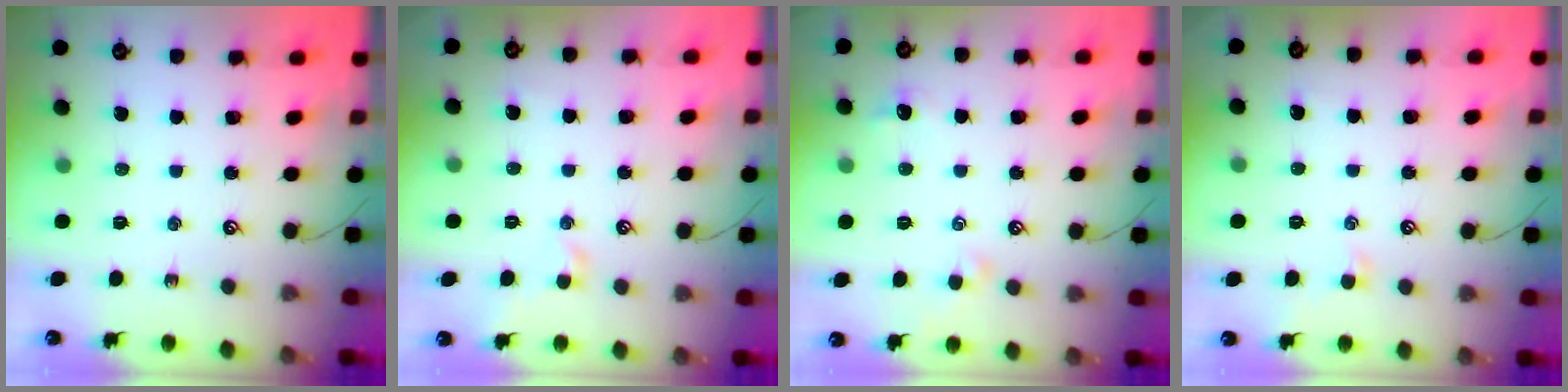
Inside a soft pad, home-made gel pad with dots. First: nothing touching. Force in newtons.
{"total": 0.8, "press": 0.8, "slide": 0.2}
{"total": 0.7, "press": 0.4, "slide": 0.5}
{"total": 0.8, "press": 0.6, "slide": 0.5}